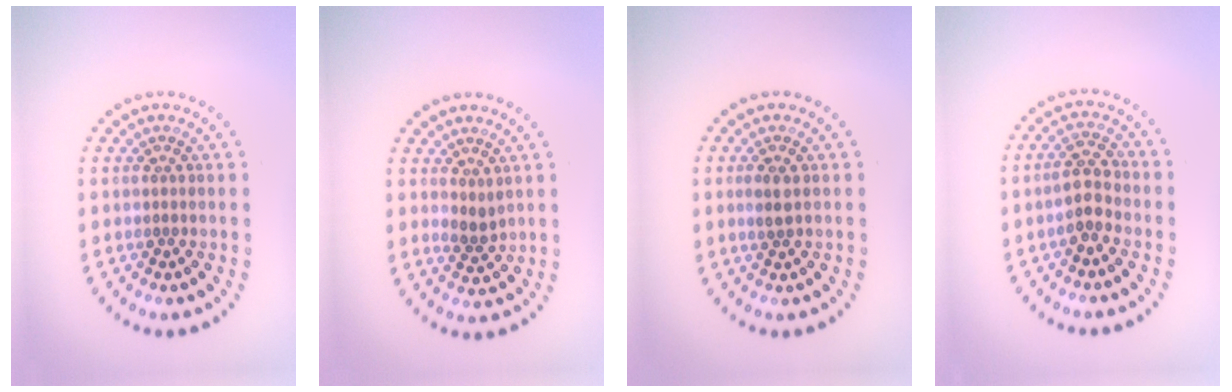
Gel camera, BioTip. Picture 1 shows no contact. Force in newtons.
{"total": 1.3, "press": 1.0, "slide": 0.9}
{"total": 1.3, "press": 1.2, "slide": 0.5}
{"total": 2.7, "press": 2.6, "slide": 0.7}